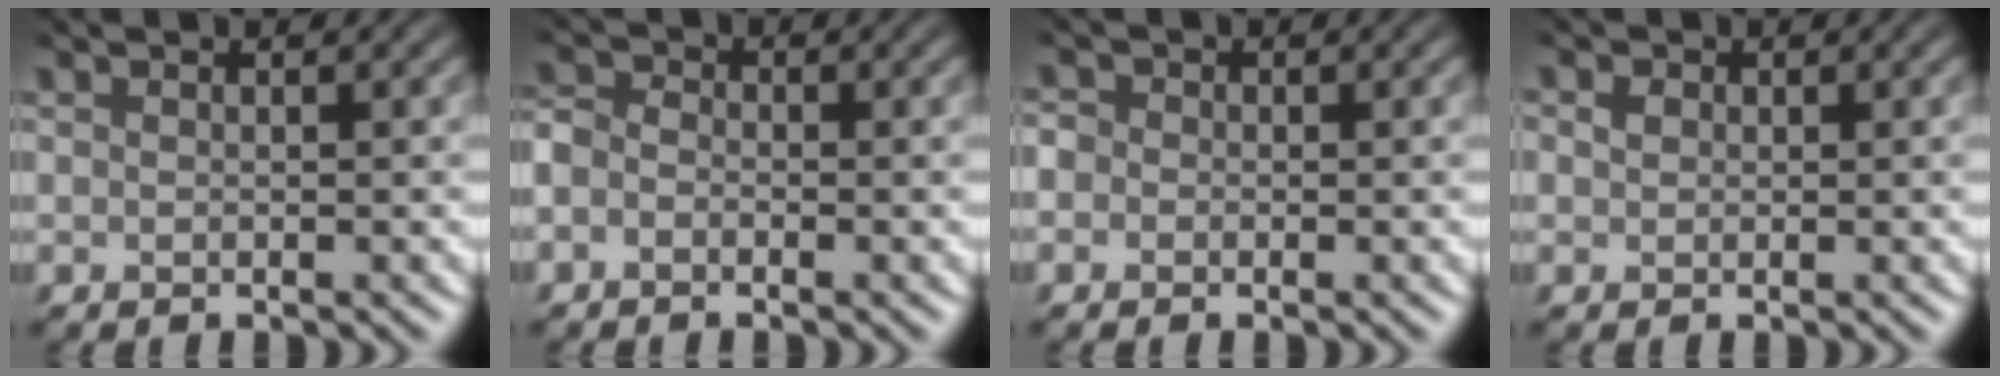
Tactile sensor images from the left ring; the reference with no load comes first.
{"total": 3.5, "force": [-3.0, -0.4, -1.8], "torque": [0.007, -0.014, -0.045]}
{"total": 2.9, "force": [-2.1, -0.5, -2.0], "torque": [0.016, -0.015, -0.025]}
{"total": 2.4, "force": [-1.3, -0.8, -1.9], "torque": [0.010, -0.013, -0.005]}